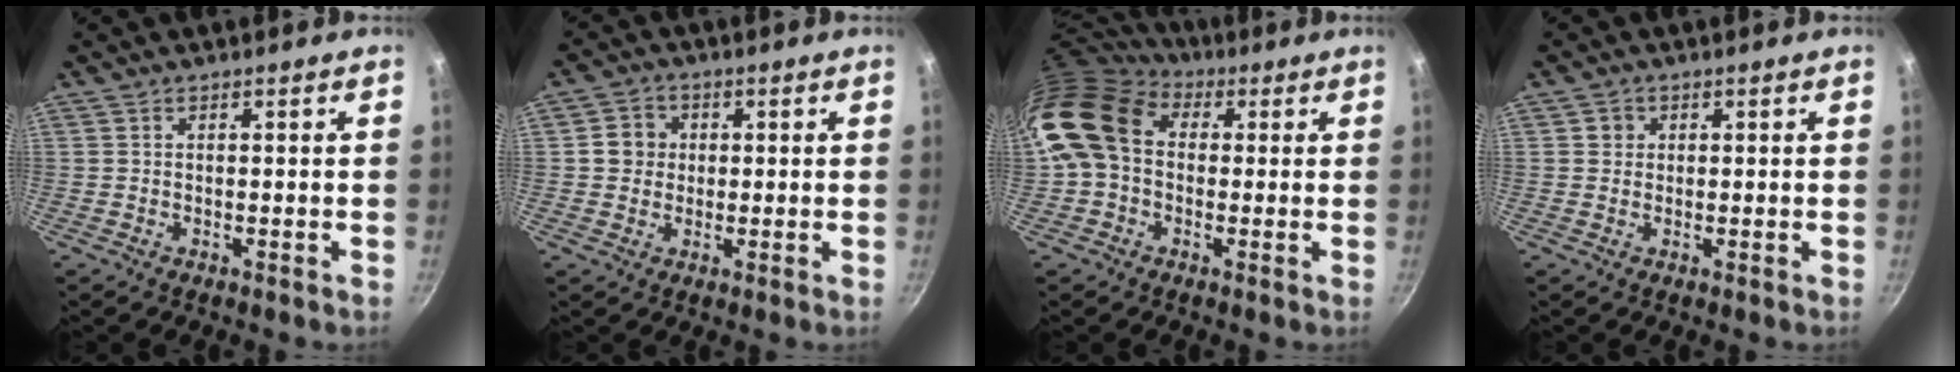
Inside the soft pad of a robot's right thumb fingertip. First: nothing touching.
{"total": 4.6, "force": [0.4, 4.3, 1.5], "torque": [0.002, 0.005, -0.002]}
{"total": 14.0, "force": [1.2, 10.6, 9.0], "torque": [-0.149, 0.025, 0.004]}
{"total": 1.8, "force": [0.4, 1.8, 0.4], "torque": [0.002, 0.003, 0.004]}